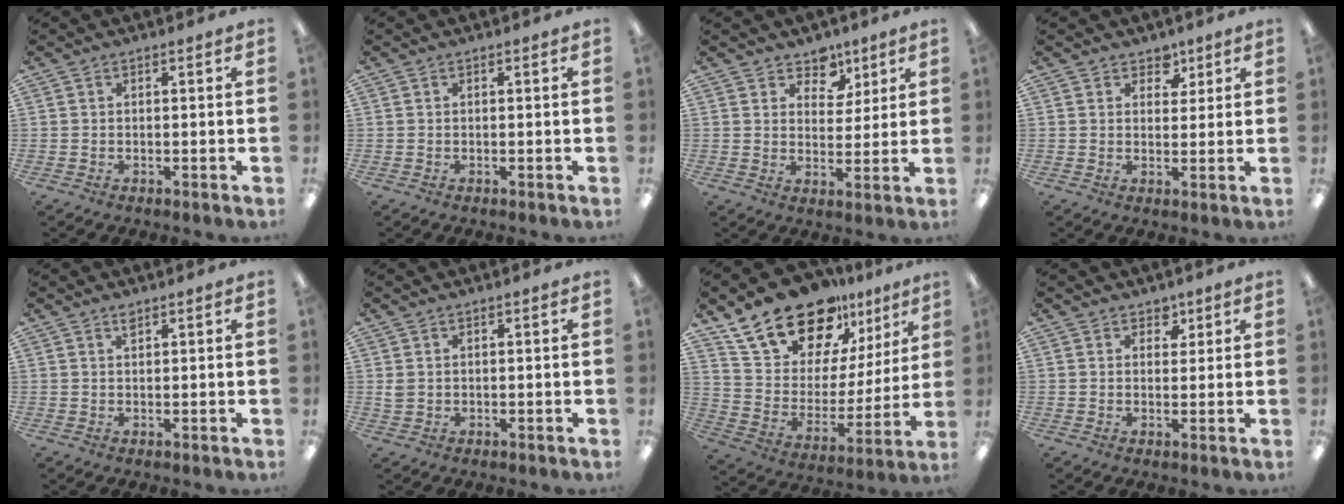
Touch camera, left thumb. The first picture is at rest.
{"total": 0.0}
{"total": 6.7, "force": [4.7, 4.7, 0.9], "torque": [-0.005, -0.032, 0.084]}
{"total": 4.4, "force": [3.0, 3.1, 1.2], "torque": [-0.002, -0.014, 0.049]}
{"total": 1.4, "force": [1.2, 0.4, 0.7], "torque": [-0.009, -0.003, 0.020]}
{"total": 1.7, "force": [0.7, 1.3, 0.8], "torque": [-0.018, 0.004, 0.013]}
{"total": 20.9, "force": [16.9, 9.8, 7.3], "torque": [-0.142, -0.119, 0.307]}
{"total": 3.0, "force": [1.9, 2.2, 0.6], "torque": [0.007, -0.007, 0.031]}